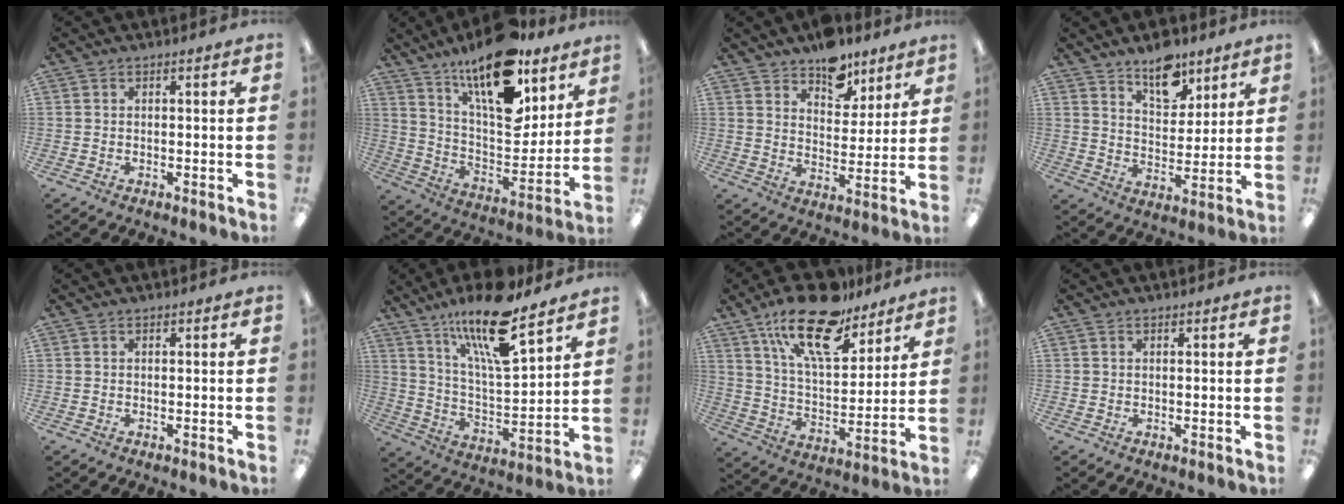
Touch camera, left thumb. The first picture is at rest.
{"total": 20.4, "force": [14.2, 7.9, 12.3], "torque": [-0.196, -0.096, 0.243]}
{"total": 10.1, "force": [8.3, 5.4, 2.3], "torque": [-0.027, -0.057, 0.152]}
{"total": 11.0, "force": [8.3, 5.6, 4.8], "torque": [-0.055, -0.051, 0.145]}
{"total": 0.0}
{"total": 19.2, "force": [13.7, 5.0, 12.5], "torque": [-0.222, -0.077, 0.227]}
{"total": 20.8, "force": [14.6, 8.4, 12.1], "torque": [-0.204, -0.076, 0.252]}
{"total": 0.6, "force": [0.4, 0.4, 0.1], "torque": [-0.003, 0.002, 0.008]}